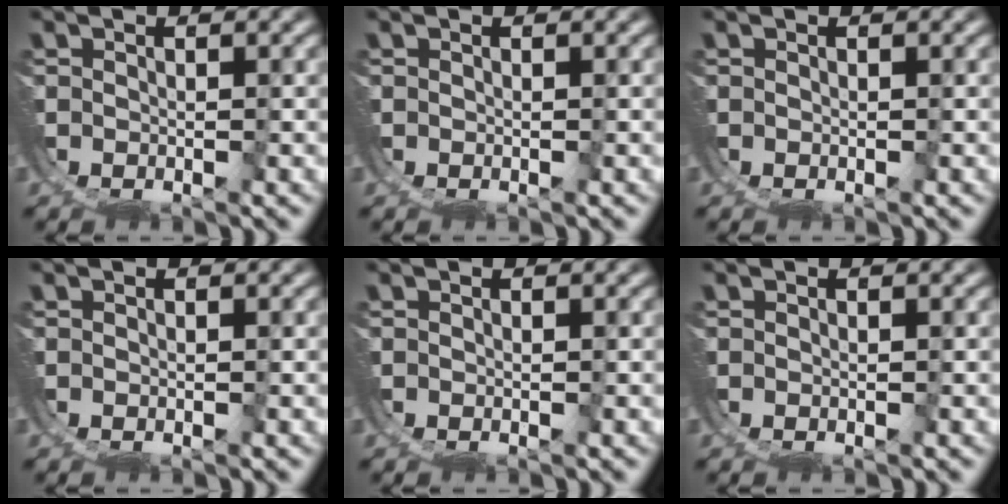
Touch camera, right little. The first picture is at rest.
{"total": 0.0}
{"total": 0.0}
{"total": 0.0}
{"total": 0.0}
{"total": 0.0}